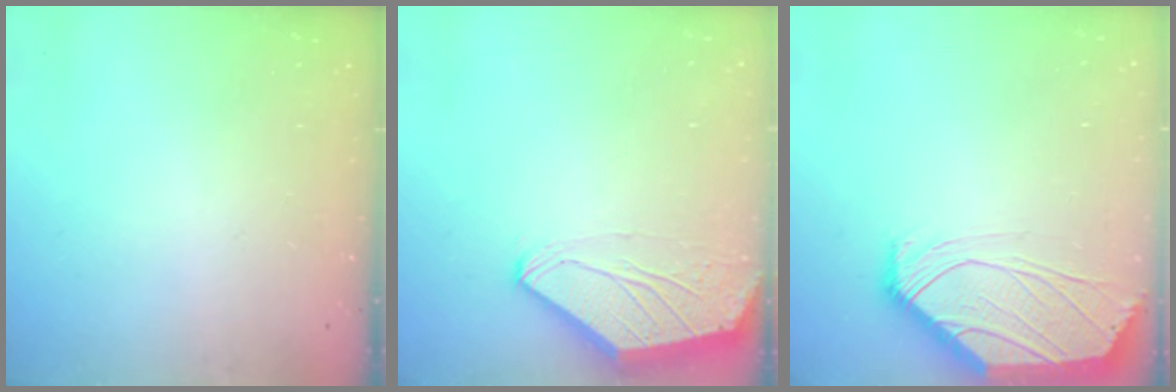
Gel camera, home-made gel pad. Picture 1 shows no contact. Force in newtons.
{"total": 0.0}
{"total": 0.7, "press": 0.5, "slide": 0.4}